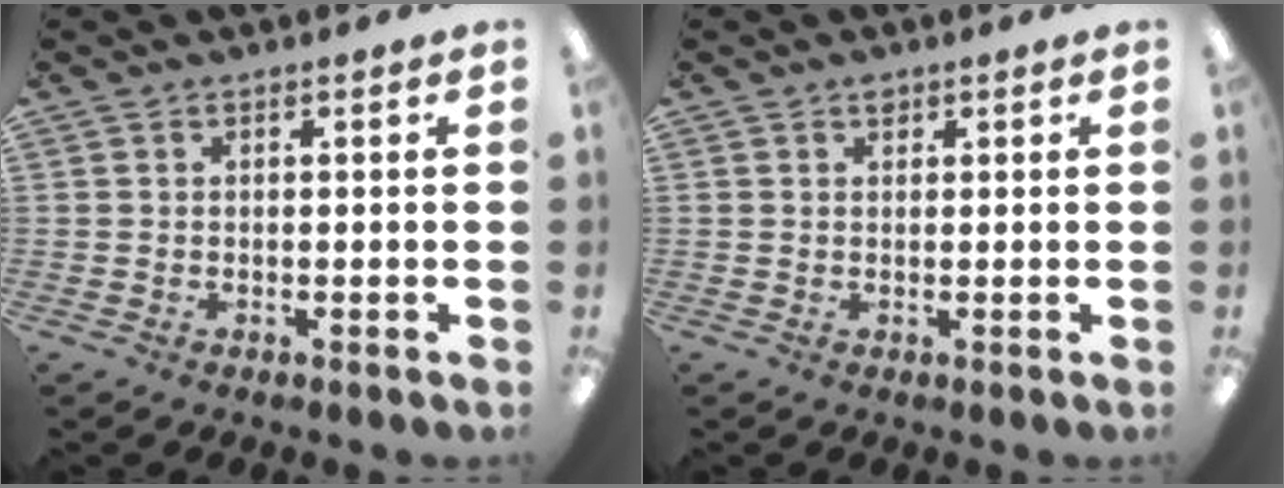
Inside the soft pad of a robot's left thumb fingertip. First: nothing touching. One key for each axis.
{"total": 1.2, "fx": 0.8, "fy": 0.8, "fz": 0.5, "tx": -0.004, "ty": -0.002, "tz": 0.013}